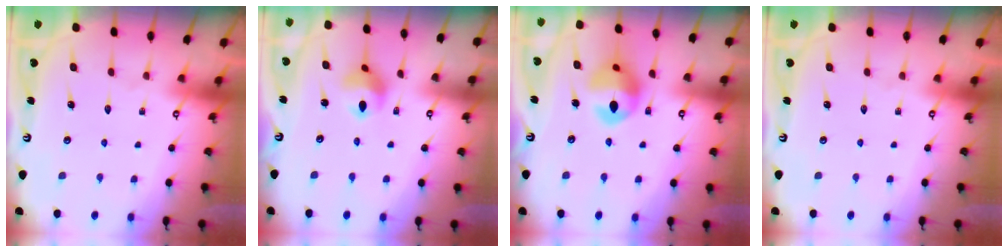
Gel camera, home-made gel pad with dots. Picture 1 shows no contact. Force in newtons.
{"total": 7.2, "press": 7.2, "slide": 0.4}
{"total": 14.1, "press": 14.0, "slide": 1.6}
{"total": 0.0}